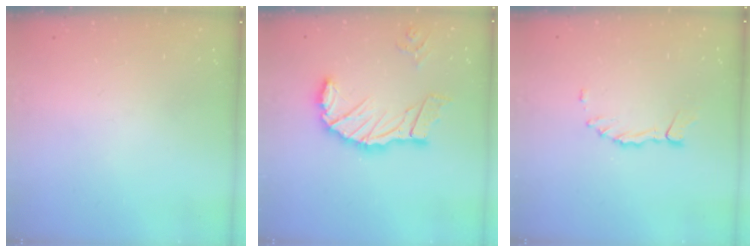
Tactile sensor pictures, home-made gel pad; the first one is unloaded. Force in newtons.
{"total": 14.8, "press": 14.7, "slide": 1.6}
{"total": 1.5, "press": 1.5, "slide": 0.3}